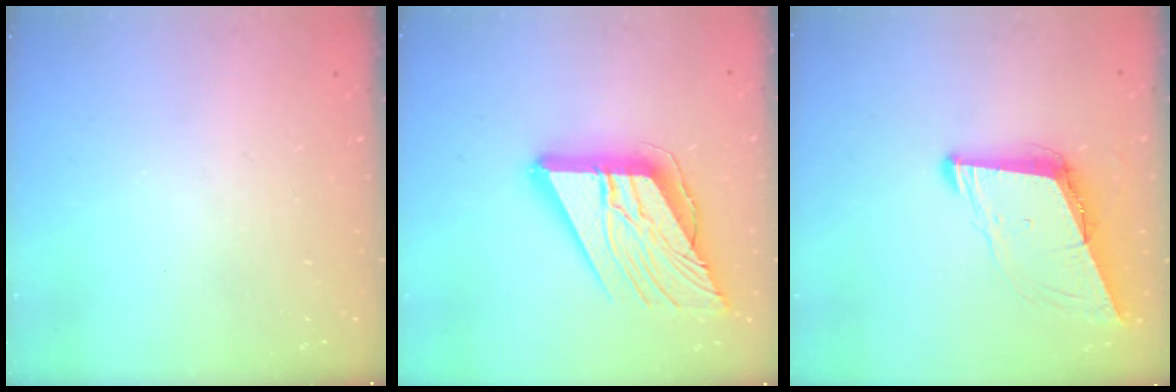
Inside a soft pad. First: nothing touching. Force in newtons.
{"total": 24.5, "press": 24.3, "slide": 3.0}
{"total": 8.6, "press": 7.8, "slide": 3.6}